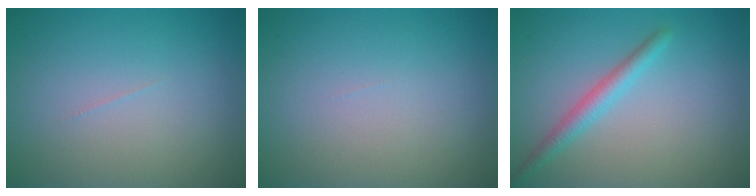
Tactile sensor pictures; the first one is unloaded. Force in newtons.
{"total": 0.0}
{"total": 2.2, "press": 2.2, "slide": 0.0}